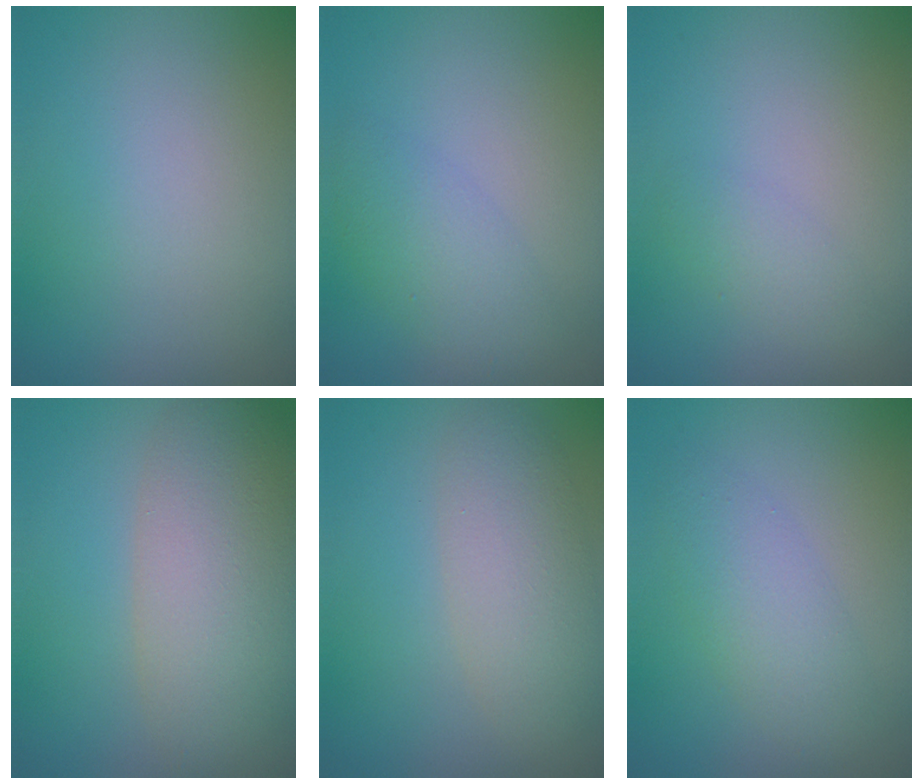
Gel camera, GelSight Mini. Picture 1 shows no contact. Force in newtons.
{"total": 1.9, "press": 1.9, "slide": 0.2}
{"total": 1.5, "press": 1.5, "slide": 0.1}
{"total": 7.5, "press": 7.5, "slide": 0.5}
{"total": 4.2, "press": 4.1, "slide": 0.4}
{"total": 2.3, "press": 2.3, "slide": 0.2}